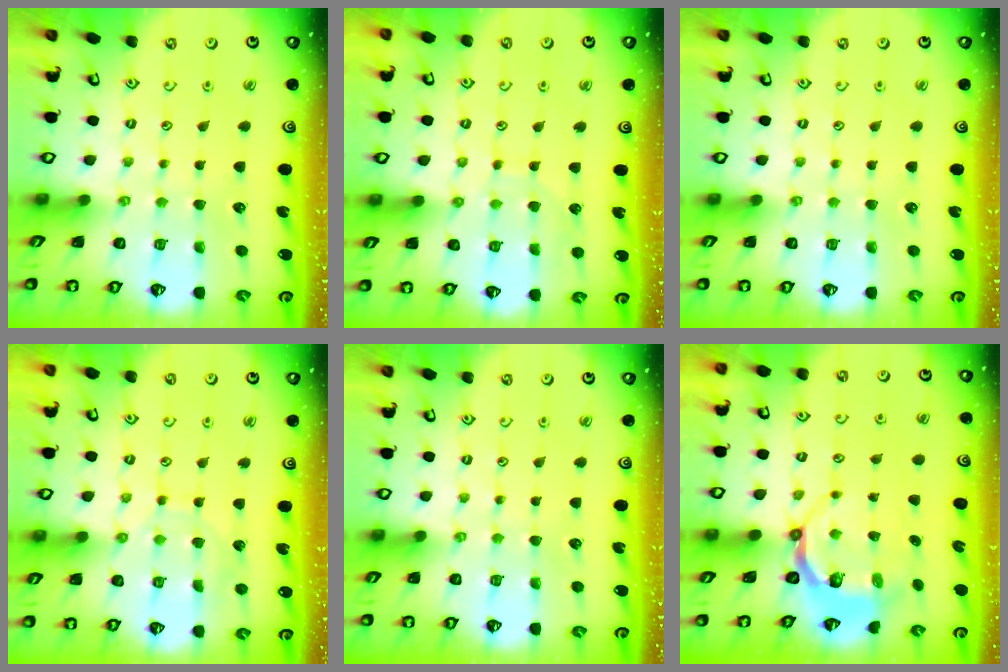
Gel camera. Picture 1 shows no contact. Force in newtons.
{"total": 7.0, "press": 7.0, "slide": 0.6}
{"total": 0.0}
{"total": 7.1, "press": 7.1, "slide": 0.5}
{"total": 0.0}
{"total": 6.2, "press": 5.3, "slide": 3.3}